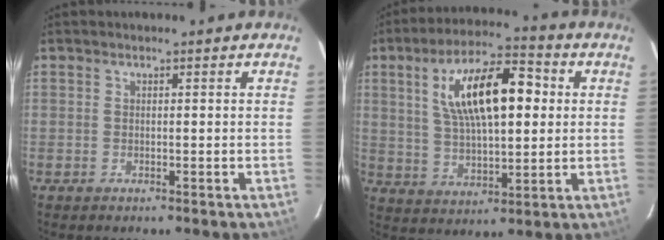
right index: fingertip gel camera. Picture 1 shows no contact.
{"total": 16.2, "force": [3.9, 6.4, 14.4], "torque": [-0.250, 0.026, 0.071]}